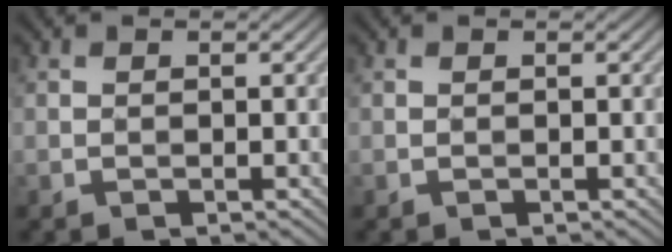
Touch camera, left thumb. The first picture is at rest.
{"total": 0.0}